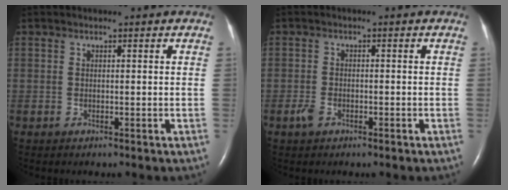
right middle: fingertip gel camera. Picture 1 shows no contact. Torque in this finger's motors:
{"motor_torque": [-0.11, 0.03, 0.00, 0.02]}